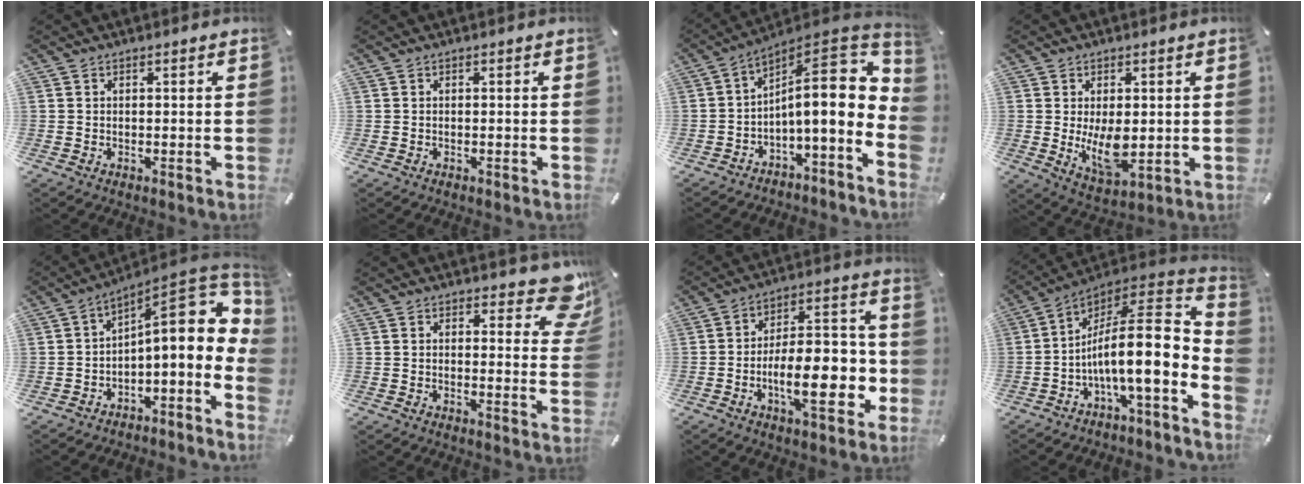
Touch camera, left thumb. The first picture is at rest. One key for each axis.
{"total": 0.0}
{"total": 14.0, "fx": 1.3, "fy": 5.4, "fz": 12.9, "tx": -0.177, "ty": -0.038, "tz": 0.018}
{"total": 8.9, "fx": 0.0, "fy": 4.9, "fz": 7.4, "tx": -0.129, "ty": -0.019, "tz": -0.002}
{"total": 14.6, "fx": 4.1, "fy": 6.2, "fz": 12.5, "tx": -0.159, "ty": -0.052, "tz": 0.065}
{"total": 8.6, "fx": 5.7, "fy": 3.9, "fz": 5.1, "tx": -0.047, "ty": -0.042, "tz": 0.096}
{"total": 17.3, "fx": -5.3, "fy": 7.4, "fz": 14.7, "tx": -0.234, "ty": 0.008, "tz": -0.086}
{"total": 16.0, "fx": -3.3, "fy": 4.9, "fz": 14.9, "tx": -0.245, "ty": -0.039, "tz": -0.064}